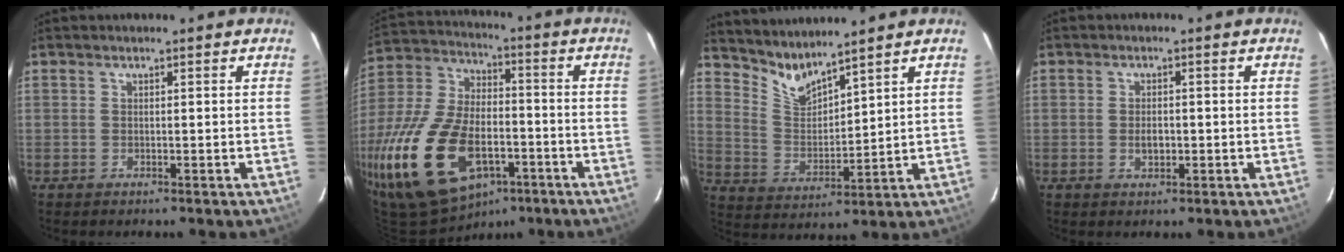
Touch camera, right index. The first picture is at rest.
{"total": 25.5, "force": [-11.6, 13.9, 18.0], "torque": [-0.384, -0.022, -0.187]}
{"total": 6.8, "force": [6.1, -0.1, 3.0], "torque": [-0.065, -0.021, 0.129]}
{"total": 2.3, "force": [-0.4, 1.5, 1.7], "torque": [-0.029, -0.001, -0.006]}